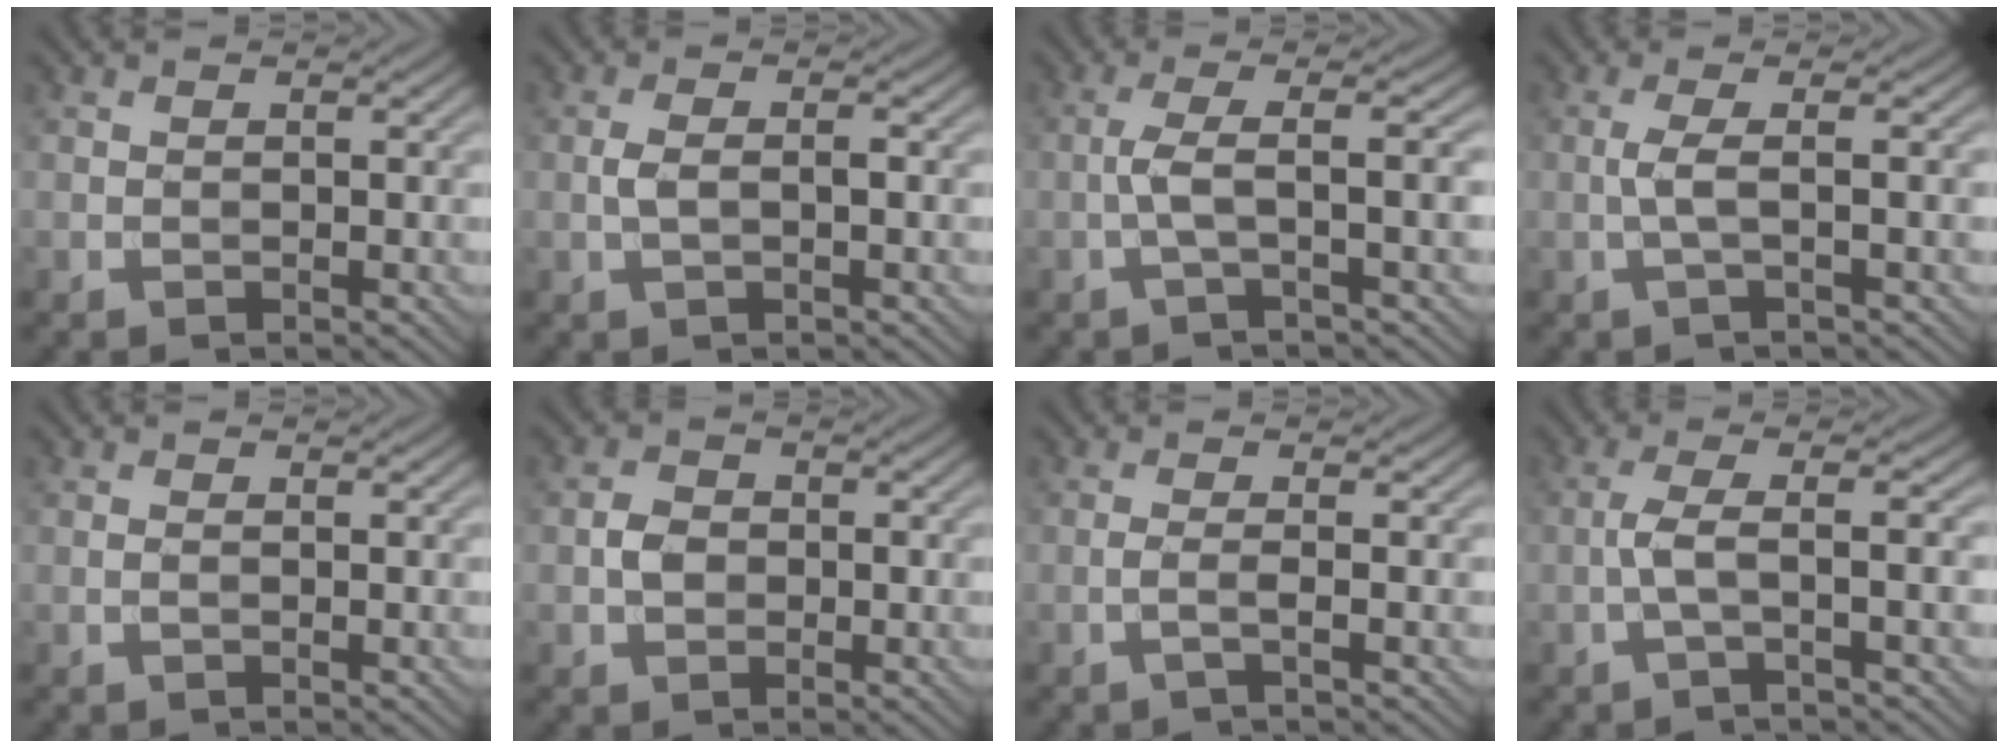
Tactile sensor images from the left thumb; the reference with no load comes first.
{"total": 2.3, "force": [-0.2, 0.8, 2.1], "torque": [-0.050, 0.003, -0.008]}
{"total": 4.6, "force": [-0.9, 0.8, 4.5], "torque": [-0.076, 0.013, -0.032]}
{"total": 3.3, "force": [-0.2, 0.7, 3.3], "torque": [-0.058, 0.008, -0.016]}
{"total": 0.6, "force": [-0.1, 0.2, 0.6], "torque": [-0.013, 0.000, -0.002]}
{"total": 2.6, "force": [-0.4, 2.1, 1.5], "torque": [-0.030, -0.001, -0.014]}
{"total": 1.8, "force": [-0.6, 0.2, 1.7], "torque": [-0.028, 0.008, -0.023]}
{"total": 4.2, "force": [-1.1, 0.7, 4.0], "torque": [-0.071, 0.011, -0.035]}